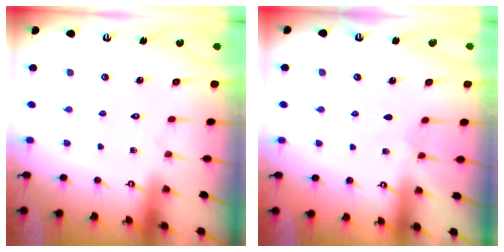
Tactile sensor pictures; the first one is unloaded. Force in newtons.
{"total": 2.3, "press": 2.3, "slide": 0.4}